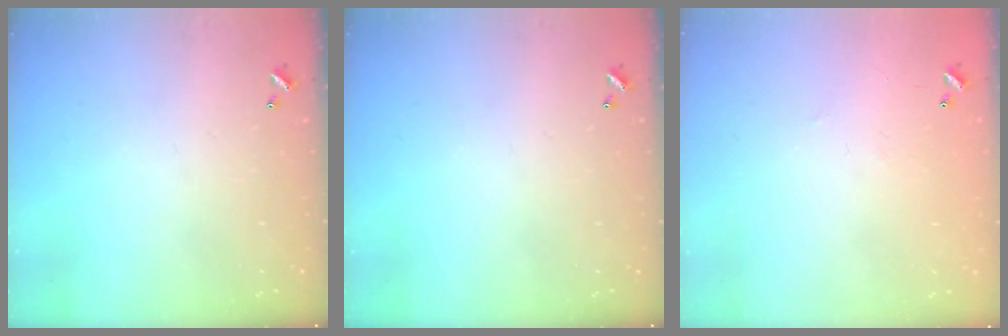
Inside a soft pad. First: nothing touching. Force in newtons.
{"total": 0.0}
{"total": 7.4, "press": 7.4, "slide": 0.6}